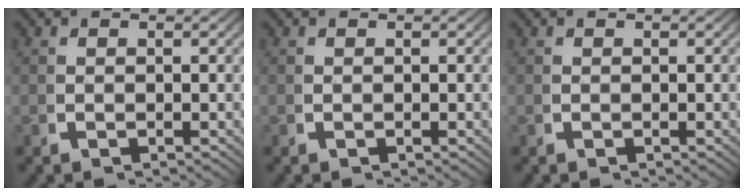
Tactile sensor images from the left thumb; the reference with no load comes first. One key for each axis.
{"total": 0.0}
{"total": 0.0}